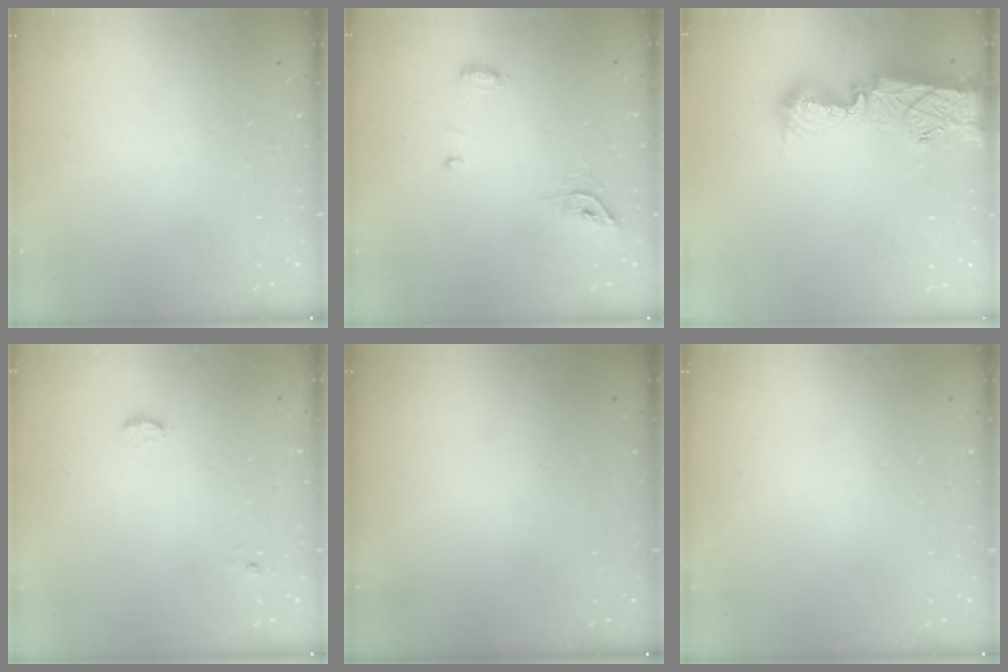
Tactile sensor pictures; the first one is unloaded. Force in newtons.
{"total": 8.5, "press": 7.0, "slide": 4.8}
{"total": 13.4, "press": 13.2, "slide": 2.3}
{"total": 5.9, "press": 4.3, "slide": 4.1}
{"total": 0.0}
{"total": 0.0}